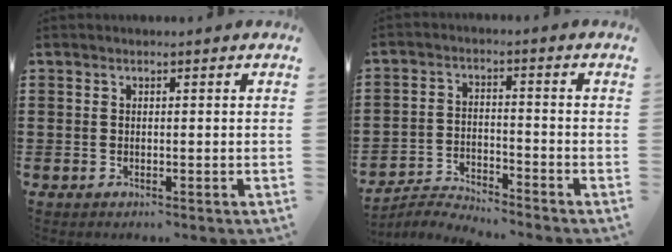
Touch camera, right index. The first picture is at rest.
{"total": 3.9, "force": [-3.9, 0.0, 0.1], "torque": [-0.009, 0.004, -0.084]}